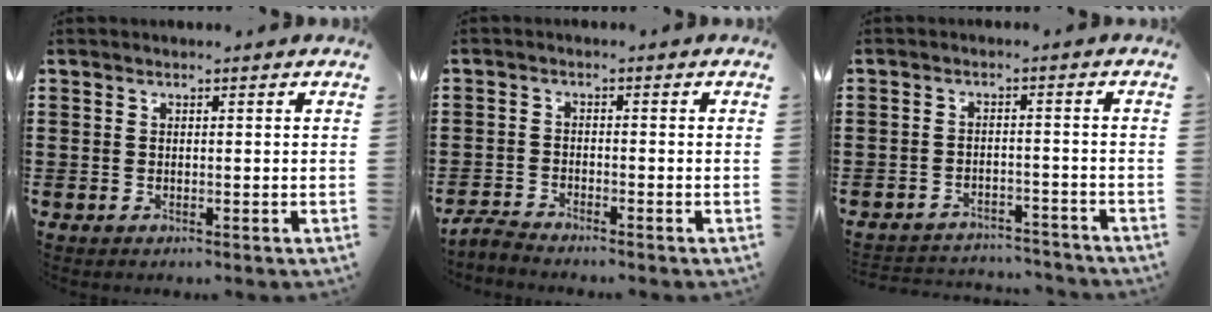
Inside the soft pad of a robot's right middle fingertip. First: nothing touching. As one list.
[{"total": 2.4, "force": [-2.3, 0.2, 0.4], "torque": [-0.018, 0.000, -0.051]}, {"total": 3.2, "force": [-3.1, 0.3, 0.0], "torque": [-0.006, 0.001, -0.068]}]